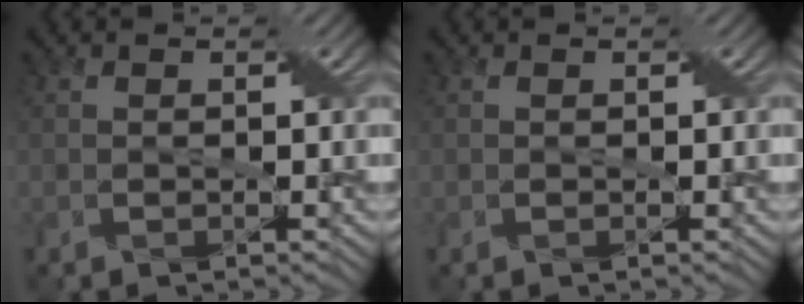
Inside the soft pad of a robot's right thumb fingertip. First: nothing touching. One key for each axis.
{"total": 0.0}